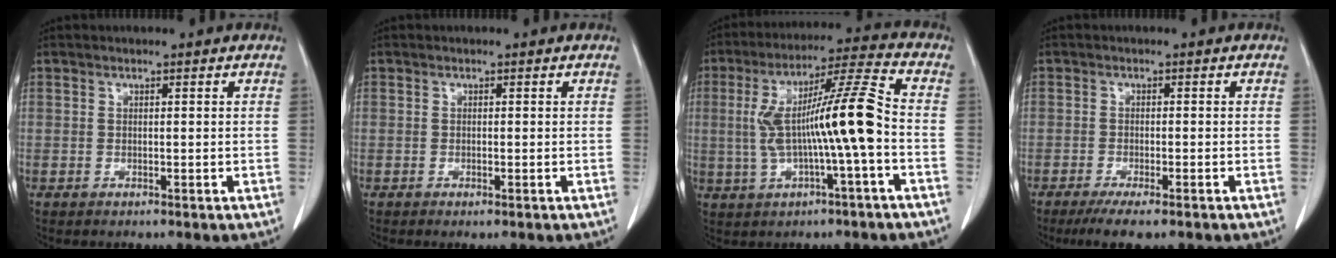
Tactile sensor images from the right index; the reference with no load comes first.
{"total": 0.6, "force": [-0.4, -0.2, 0.5], "torque": [-0.009, -0.004, -0.004]}
{"total": 13.1, "force": [-1.1, 0.0, 13.1], "torque": [-0.239, 0.024, -0.022]}
{"total": 5.9, "force": [-4.3, 0.8, 3.9], "torque": [-0.057, -0.015, -0.064]}